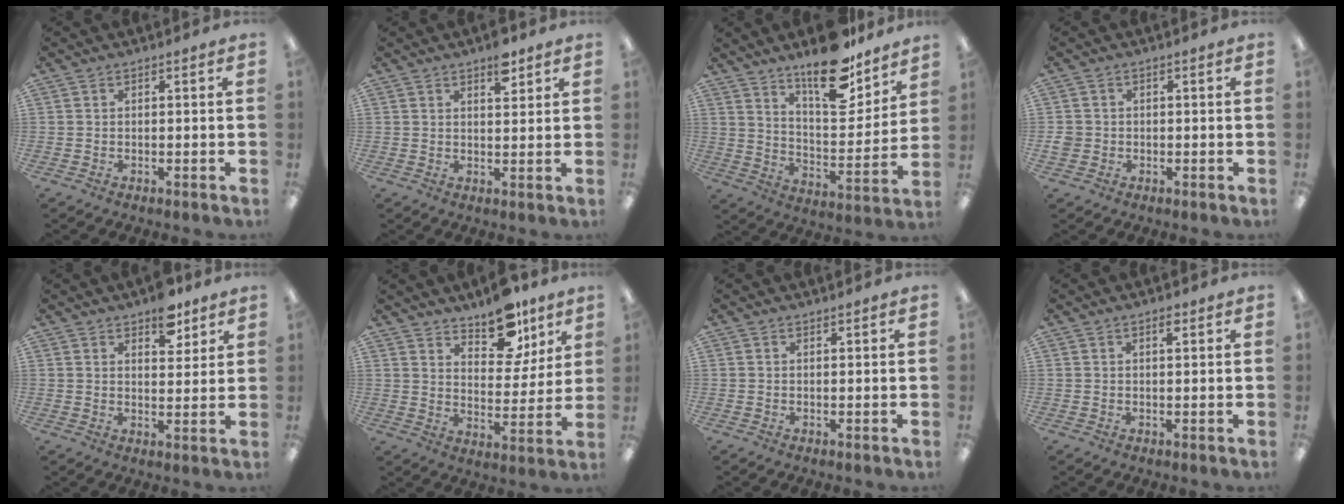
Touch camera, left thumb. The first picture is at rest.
{"total": 5.7, "force": [3.8, 2.5, 3.4], "torque": [-0.035, -0.019, 0.060]}
{"total": 18.4, "force": [14.0, 6.9, 9.8], "torque": [-0.142, -0.096, 0.238]}
{"total": 2.5, "force": [-0.3, 2.4, 0.6], "torque": [-0.011, 0.005, -0.007]}
{"total": 8.0, "force": [5.7, 4.1, 3.8], "torque": [-0.034, -0.029, 0.095]}
{"total": 12.5, "force": [9.6, 6.0, 5.2], "torque": [-0.065, -0.062, 0.172]}
{"total": 0.6, "force": [0.6, 0.1, 0.0], "torque": [-0.001, 0.000, 0.012]}
{"total": 1.8, "force": [1.2, 0.6, 1.1], "torque": [-0.016, -0.002, 0.020]}